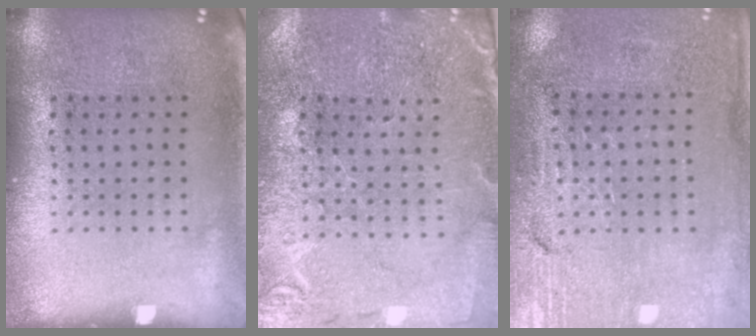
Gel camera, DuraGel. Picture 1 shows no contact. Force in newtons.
{"total": 0.5, "press": 0.5, "slide": 0.2}
{"total": 3.2, "press": 2.9, "slide": 1.3}